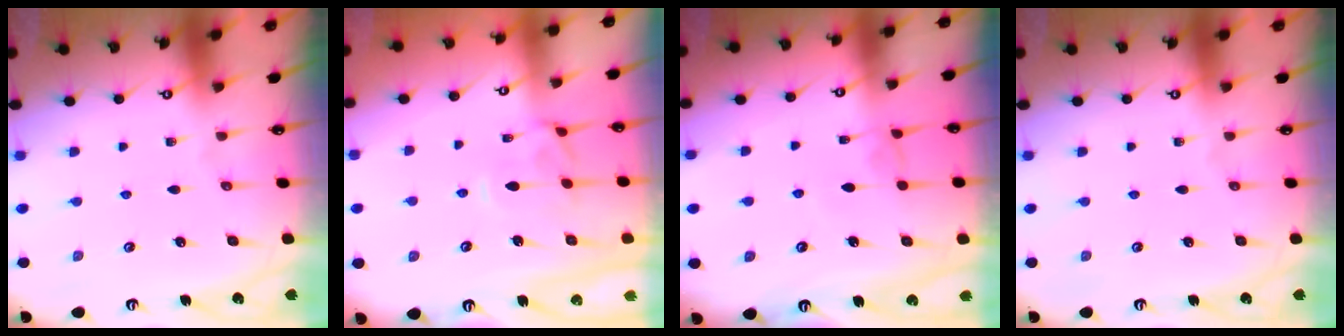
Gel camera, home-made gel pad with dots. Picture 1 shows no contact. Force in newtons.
{"total": 1.6, "press": 1.4, "slide": 0.8}
{"total": 2.0, "press": 1.9, "slide": 0.3}
{"total": 0.0}